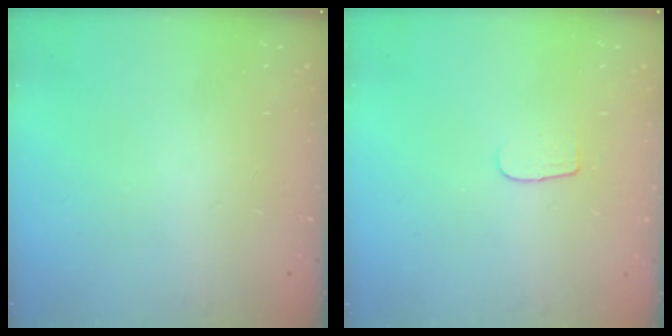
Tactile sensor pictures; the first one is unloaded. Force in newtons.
{"total": 4.8, "press": 4.8, "slide": 0.5}